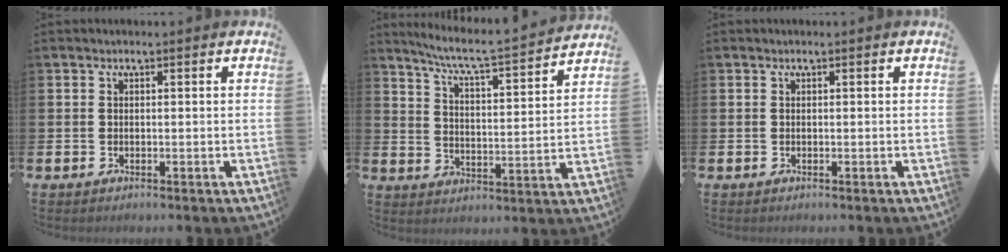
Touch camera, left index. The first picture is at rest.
{"total": 6.6, "force": [6.1, 0.3, 2.7], "torque": [-0.081, -0.045, 0.098]}
{"total": 0.0}